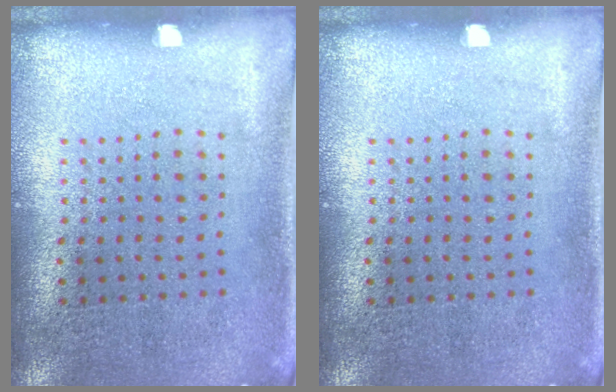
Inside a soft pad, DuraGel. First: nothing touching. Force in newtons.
{"total": 0.0}